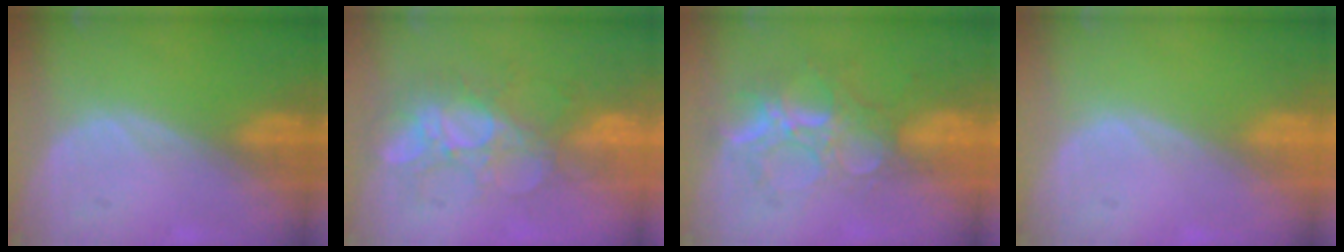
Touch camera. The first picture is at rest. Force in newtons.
{"total": 8.3, "press": 8.0, "slide": 2.5}
{"total": 8.9, "press": 7.8, "slide": 4.3}
{"total": 0.0}